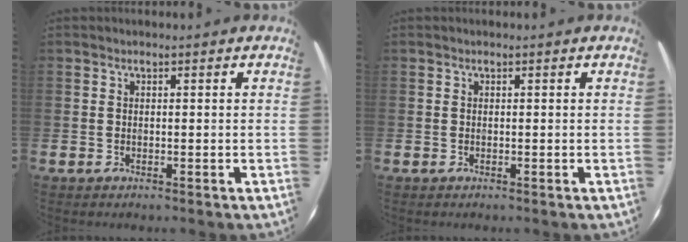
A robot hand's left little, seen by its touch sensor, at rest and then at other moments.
{"total": 0.0}